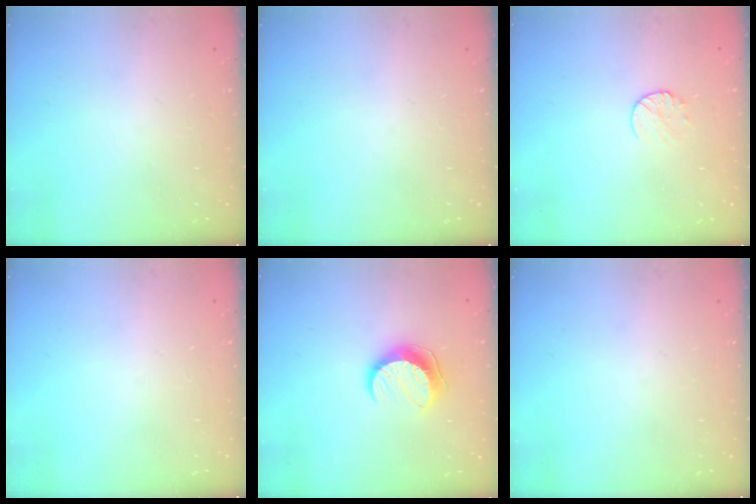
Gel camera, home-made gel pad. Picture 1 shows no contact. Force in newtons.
{"total": 0.0}
{"total": 6.7, "press": 6.6, "slide": 0.6}
{"total": 0.0}
{"total": 9.7, "press": 9.6, "slide": 0.5}
{"total": 0.0}